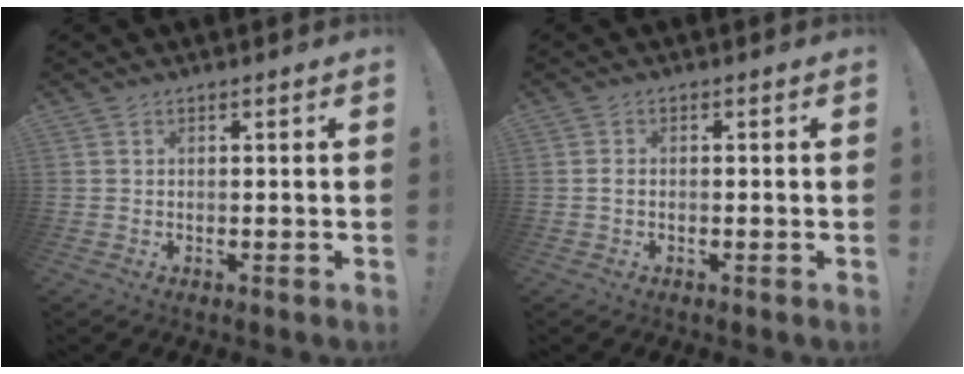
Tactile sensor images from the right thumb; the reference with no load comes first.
{"total": 1.0, "force": [-0.2, 0.6, 0.8], "torque": [-0.015, 0.003, -0.003]}